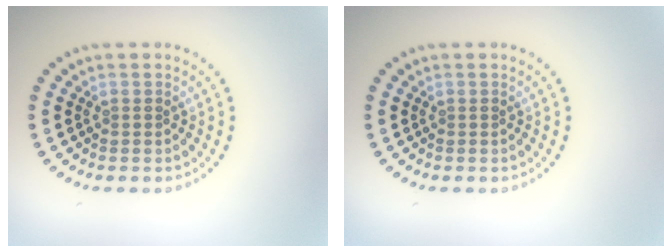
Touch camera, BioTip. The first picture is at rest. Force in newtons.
{"total": 0.0}